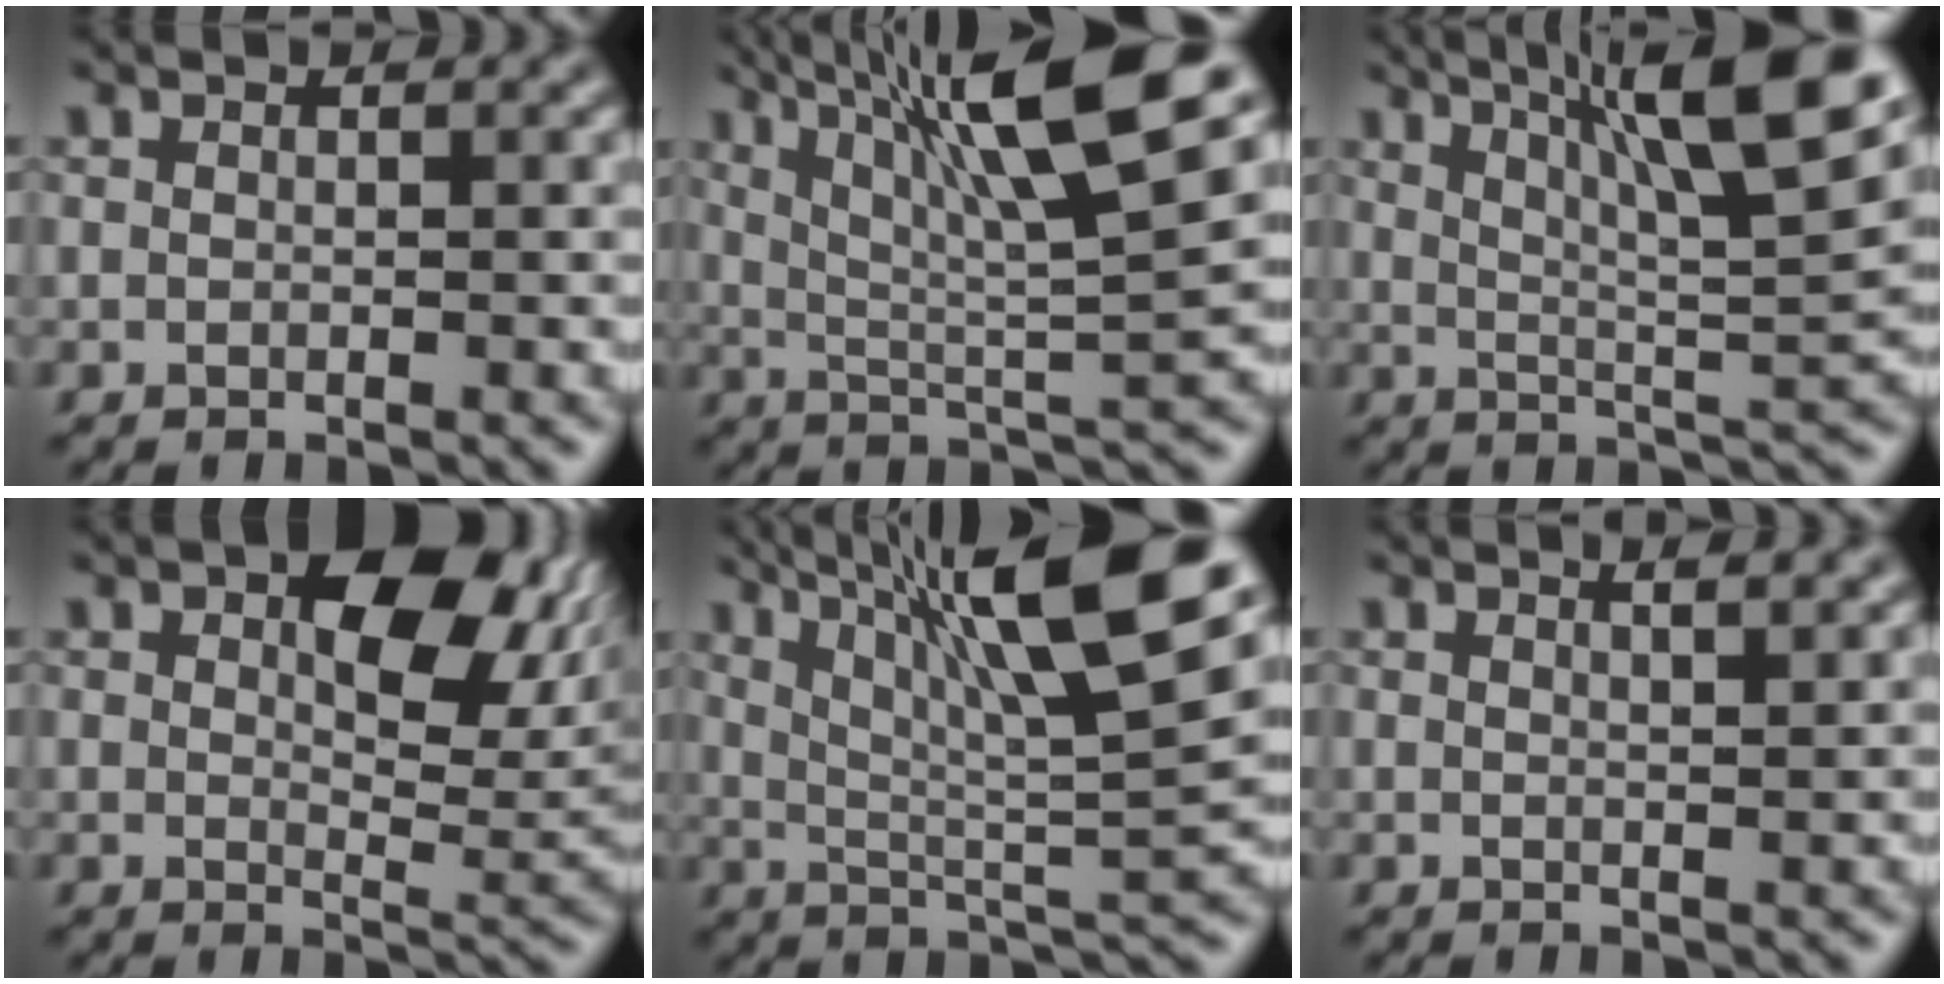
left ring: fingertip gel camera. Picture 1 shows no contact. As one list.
[{"total": 11.3, "force": [5.5, 2.2, 9.6], "torque": [-0.168, 0.014, 0.097]}, {"total": 11.0, "force": [5.5, 2.5, 9.2], "torque": [-0.148, 0.015, 0.093]}, {"total": 10.0, "force": [4.0, 4.7, 7.8], "torque": [-0.099, 0.002, 0.063]}, {"total": 13.0, "force": [6.3, 3.1, 10.9], "torque": [-0.182, 0.014, 0.106]}, {"total": 2.8, "force": [1.9, 1.1, 1.7], "torque": [0.009, 0.013, -0.001]}]